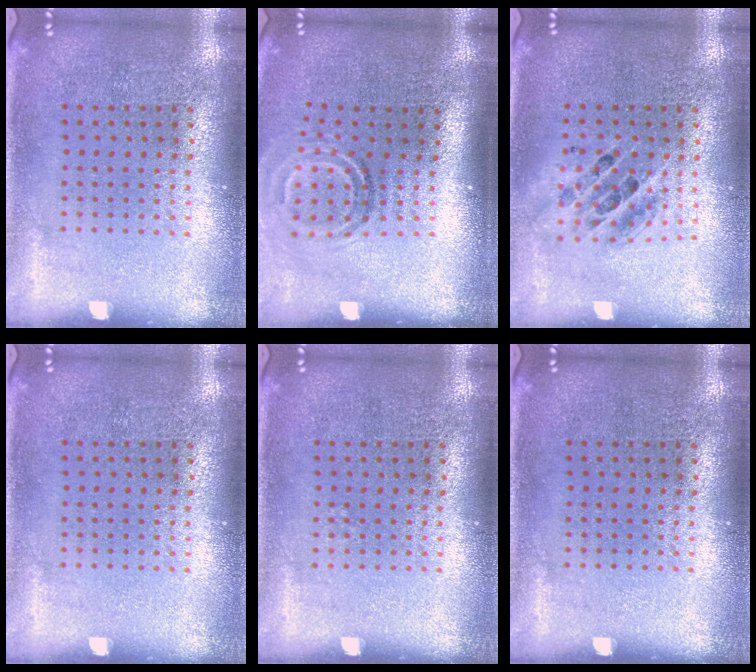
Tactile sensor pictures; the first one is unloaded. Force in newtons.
{"total": 1.9, "press": 1.1, "slide": 1.5}
{"total": 1.3, "press": 1.1, "slide": 0.7}
{"total": 0.0}
{"total": 0.0}
{"total": 0.0}